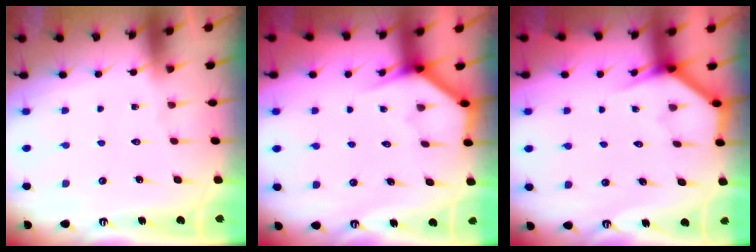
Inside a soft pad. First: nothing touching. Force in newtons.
{"total": 3.8, "press": 3.8, "slide": 0.3}
{"total": 3.8, "press": 3.8, "slide": 0.3}